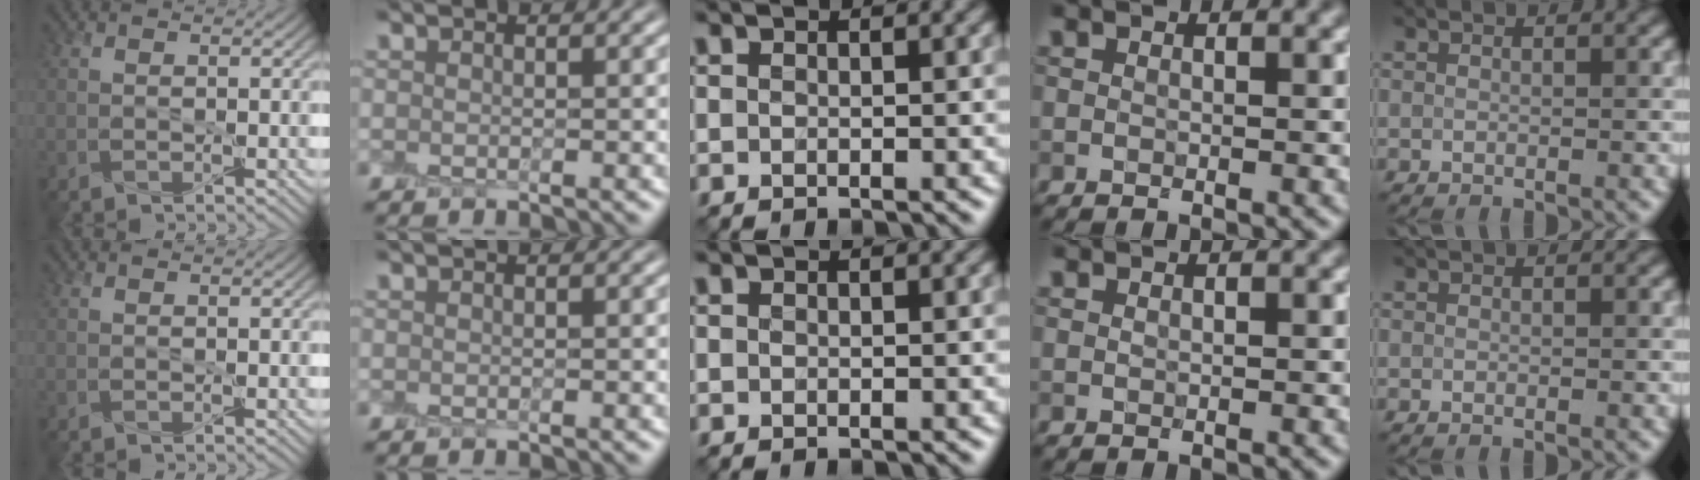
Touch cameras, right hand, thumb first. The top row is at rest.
{"ring": {"total": 0.5, "force": [0.5, 0.1, 0.0], "torque": [0.001, -0.002, 0.012]}}